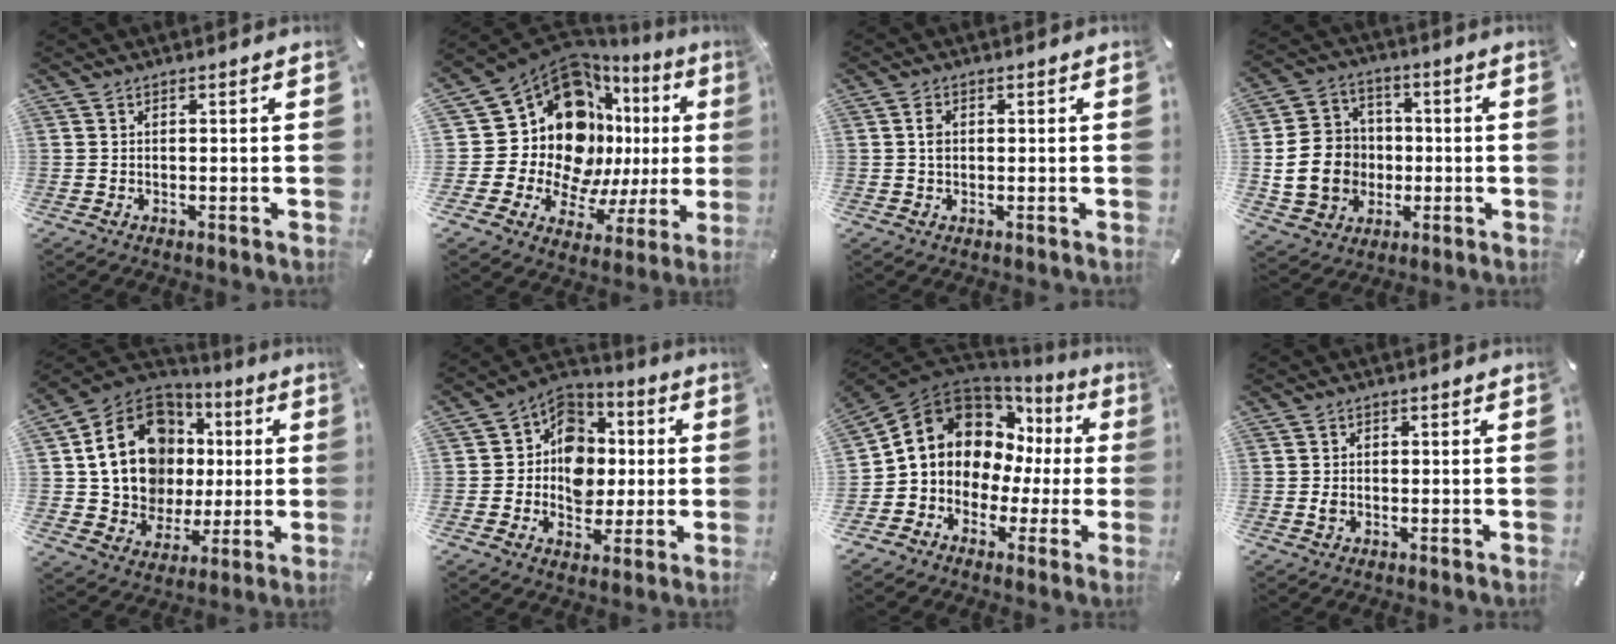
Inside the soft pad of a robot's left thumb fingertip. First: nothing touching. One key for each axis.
{"total": 21.4, "fx": 7.3, "fy": 14.3, "fz": 14.1, "tx": -0.256, "ty": -0.097, "tz": 0.135}
{"total": 2.0, "fx": 0.3, "fy": 1.4, "fz": 1.4, "tx": -0.023, "ty": 0.002, "tz": 0.002}
{"total": 14.7, "fx": -2.0, "fy": 13.0, "fz": 6.7, "tx": -0.141, "ty": 0.019, "tz": -0.030}
{"total": 18.4, "fx": 3.6, "fy": 15.1, "fz": 10.0, "tx": -0.191, "ty": -0.019, "tz": 0.076}
{"total": 11.7, "fx": -0.6, "fy": 10.6, "fz": 4.9, "tx": -0.067, "ty": 0.007, "tz": -0.007}
{"total": 11.3, "fx": 2.7, "fy": 10.2, "fz": 4.1, "tx": -0.093, "ty": -0.027, "tz": 0.055}
{"total": 1.4, "fx": -0.2, "fy": 1.0, "fz": 1.0, "tx": -0.019, "ty": 0.002, "tz": -0.004}